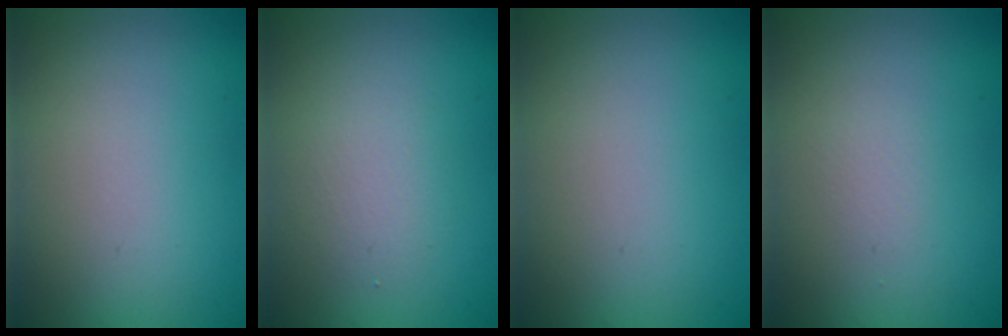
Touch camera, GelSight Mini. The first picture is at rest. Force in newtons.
{"total": 2.1, "press": 2.1, "slide": 0.1}
{"total": 0.0}
{"total": 0.6, "press": 0.6, "slide": 0.1}